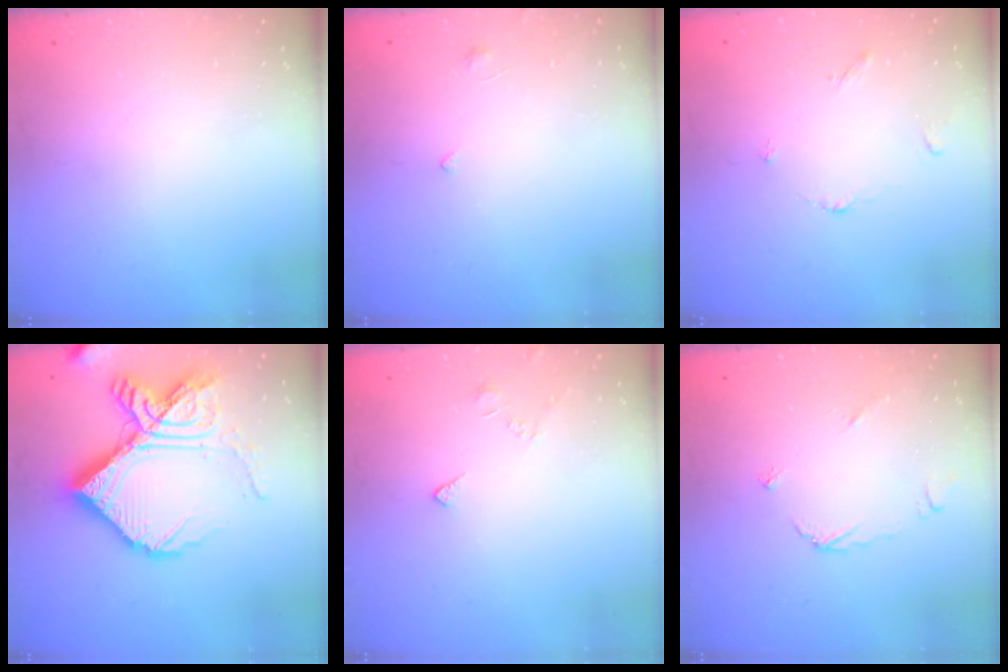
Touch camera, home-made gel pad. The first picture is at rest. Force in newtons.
{"total": 0.9, "press": 0.8, "slide": 0.4}
{"total": 3.0, "press": 2.9, "slide": 0.5}
{"total": 23.8, "press": 23.6, "slide": 2.8}
{"total": 2.8, "press": 2.8, "slide": 0.5}
{"total": 3.4, "press": 3.4, "slide": 0.3}